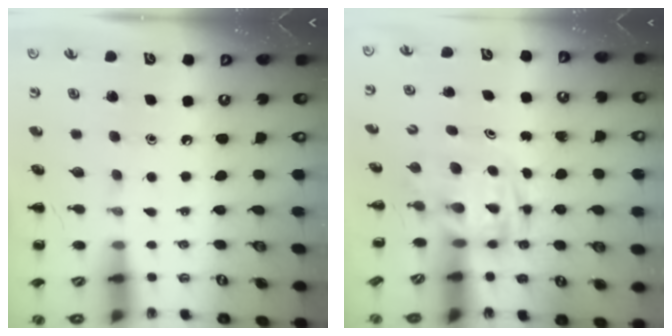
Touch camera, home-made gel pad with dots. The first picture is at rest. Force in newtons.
{"total": 2.8, "press": 2.7, "slide": 0.5}